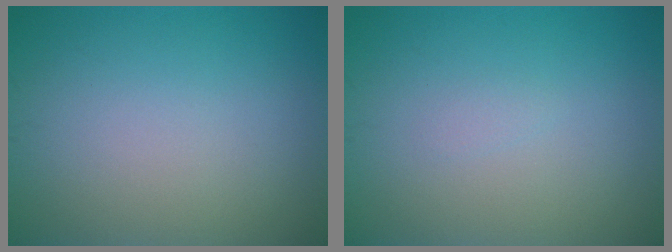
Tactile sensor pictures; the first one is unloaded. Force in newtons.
{"total": 0.5, "press": 0.5, "slide": 0.1}